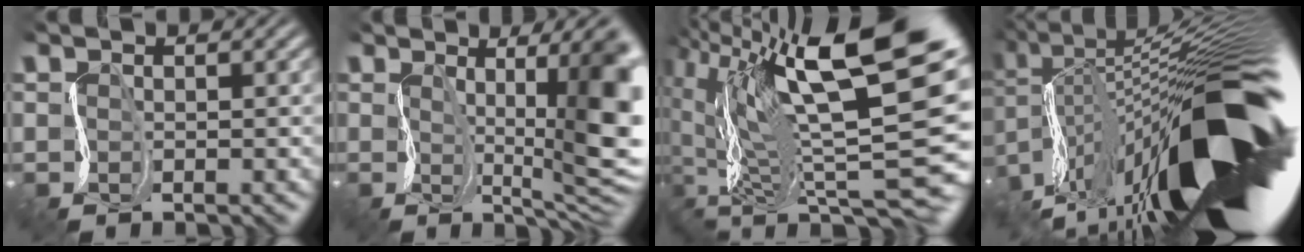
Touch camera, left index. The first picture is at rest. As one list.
[{"total": 12.0, "force": [1.1, 3.1, 11.5], "torque": [-0.139, 0.001, 0.022]}, {"total": 13.5, "force": [2.8, 5.8, 11.8], "torque": [-0.189, 0.006, 0.043]}, {"total": 19.4, "force": [-3.4, 6.9, 17.9], "torque": [-0.261, -0.006, -0.066]}]